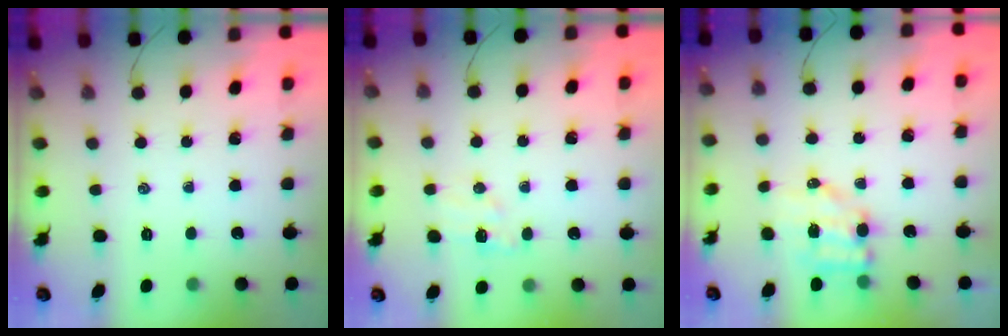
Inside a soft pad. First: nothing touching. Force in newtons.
{"total": 6.5, "press": 6.4, "slide": 1.1}
{"total": 7.1, "press": 7.1, "slide": 1.0}